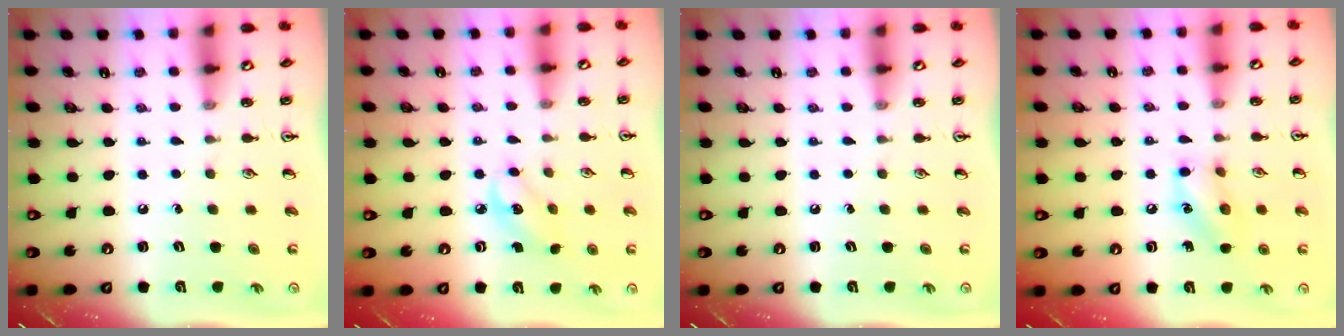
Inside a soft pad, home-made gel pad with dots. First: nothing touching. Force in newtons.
{"total": 3.0, "press": 2.9, "slide": 0.8}
{"total": 0.0}
{"total": 9.6, "press": 9.5, "slide": 1.2}